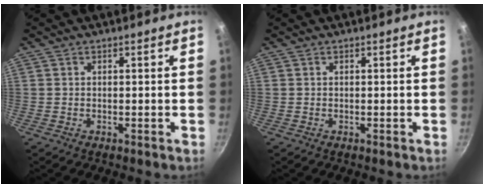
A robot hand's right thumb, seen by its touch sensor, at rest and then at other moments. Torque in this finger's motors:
{"motor_torque": [-0.24, -0.09, 0.00, -0.01, 0.03]}